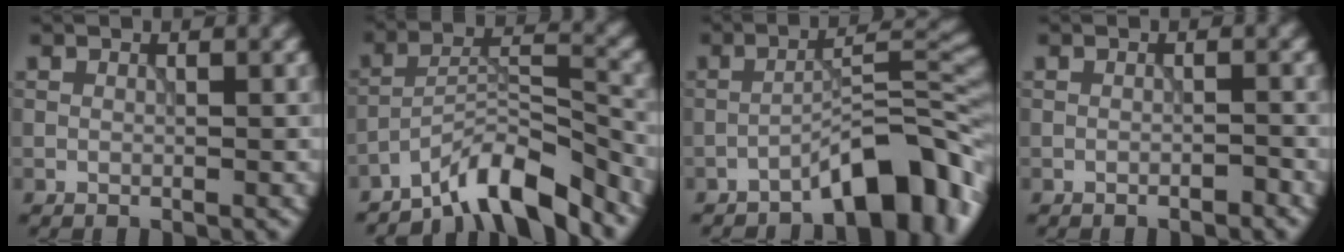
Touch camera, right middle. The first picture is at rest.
{"total": 7.3, "force": [-6.1, 1.3, 3.9], "torque": [-0.056, 0.008, -0.111]}
{"total": 7.7, "force": [-5.1, 2.0, 5.4], "torque": [-0.072, 0.020, -0.082]}
{"total": 0.9, "force": [-0.7, 0.1, 0.6], "torque": [-0.005, 0.002, -0.011]}